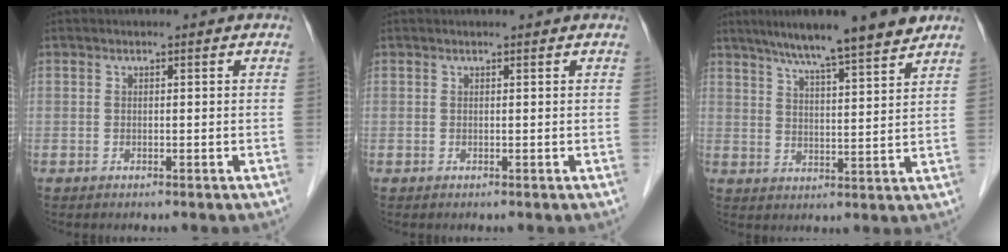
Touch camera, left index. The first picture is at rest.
{"total": 0.9, "force": [0.8, 0.0, 0.3], "torque": [-0.007, 0.008, 0.013]}
{"total": 11.8, "force": [9.6, 0.0, 6.8], "torque": [-0.107, 0.013, 0.141]}